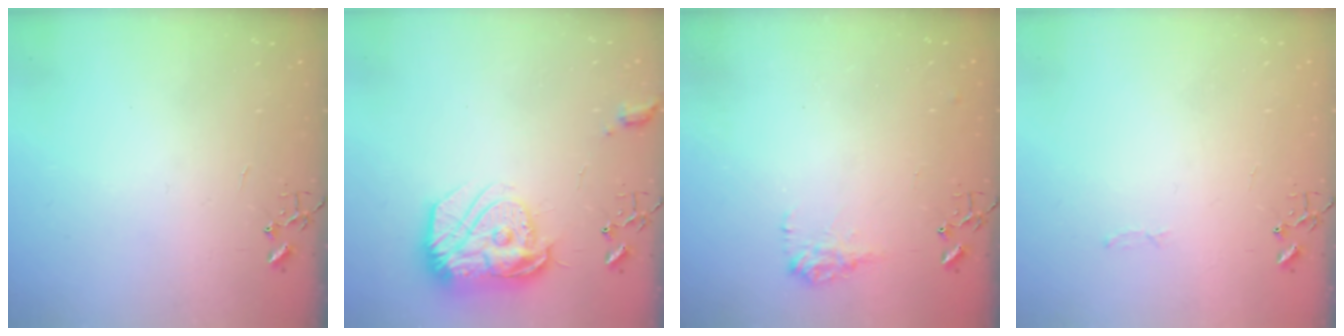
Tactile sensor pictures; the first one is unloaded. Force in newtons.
{"total": 17.7, "press": 17.6, "slide": 1.4}
{"total": 9.2, "press": 9.2, "slide": 0.4}
{"total": 2.8, "press": 2.8, "slide": 0.4}